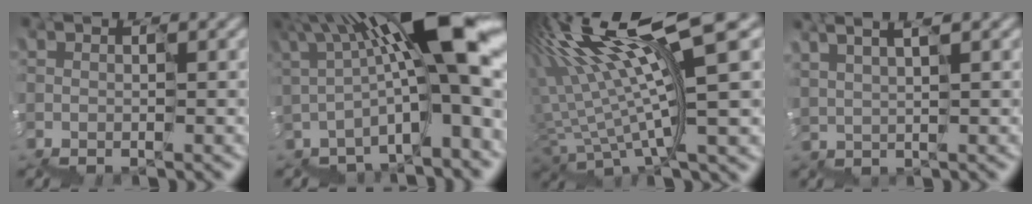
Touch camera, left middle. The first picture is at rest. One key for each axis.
{"total": 11.9, "fx": 1.3, "fy": 2.9, "fz": 11.5, "tx": -0.164, "ty": 0.039, "tz": 0.029}
{"total": 10.9, "fx": 5.3, "fy": 1.5, "fz": 9.4, "tx": -0.186, "ty": 0.030, "tz": 0.110}
{"total": 2.3, "fx": 2.2, "fy": 0.2, "fz": 0.4, "tx": -0.008, "ty": 0.021, "tz": 0.042}